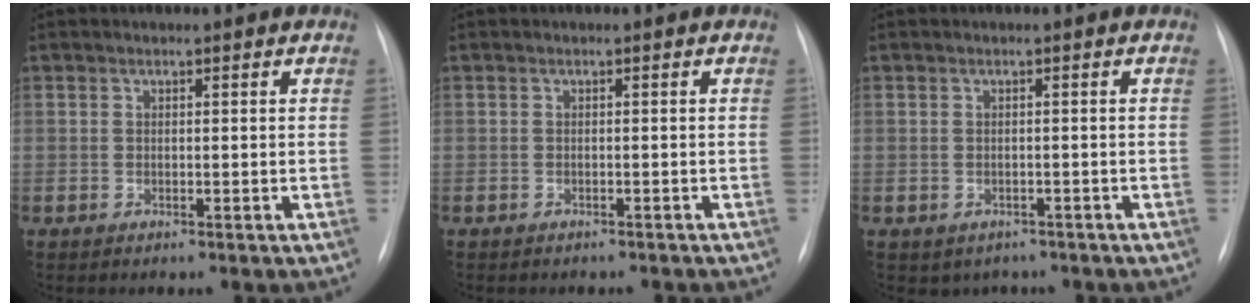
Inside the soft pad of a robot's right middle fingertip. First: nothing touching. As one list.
[{"total": 3.3, "force": [-2.9, 1.2, 1.0], "torque": [-0.014, -0.004, -0.031]}, {"total": 3.1, "force": [-2.1, 2.2, 0.5], "torque": [-0.004, 0.008, -0.024]}]